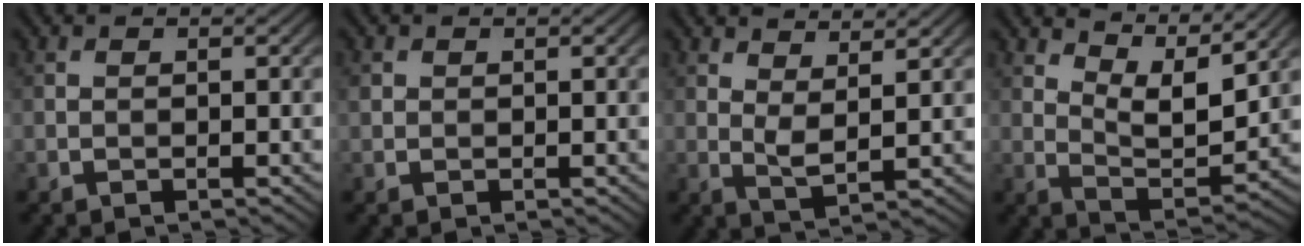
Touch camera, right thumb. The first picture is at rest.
{"total": 0.8, "force": [0.3, 0.7, 0.3], "torque": [-0.007, 0.000, 0.007]}
{"total": 3.8, "force": [2.5, 0.9, 2.7], "torque": [-0.062, -0.005, 0.052]}
{"total": 9.1, "force": [6.5, 2.6, 5.9], "torque": [-0.111, -0.017, 0.111]}